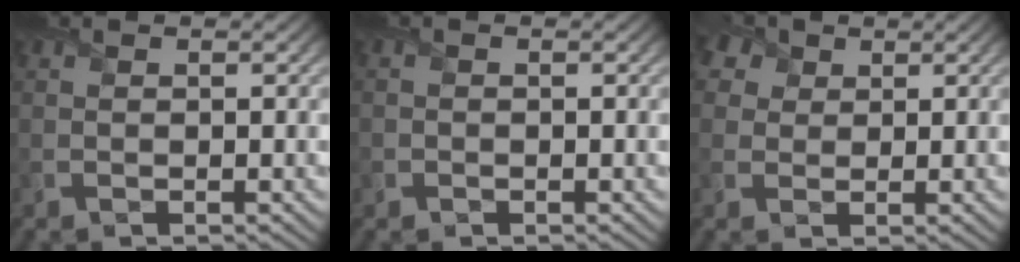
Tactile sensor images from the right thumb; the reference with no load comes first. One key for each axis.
{"total": 0.7, "fx": -0.2, "fy": 0.7, "fz": 0.0, "tx": 0.003, "ty": -0.005, "tz": -0.007}
{"total": 5.3, "fx": 3.0, "fy": 3.7, "fz": 2.3, "tx": -0.074, "ty": 0.011, "tz": 0.048}